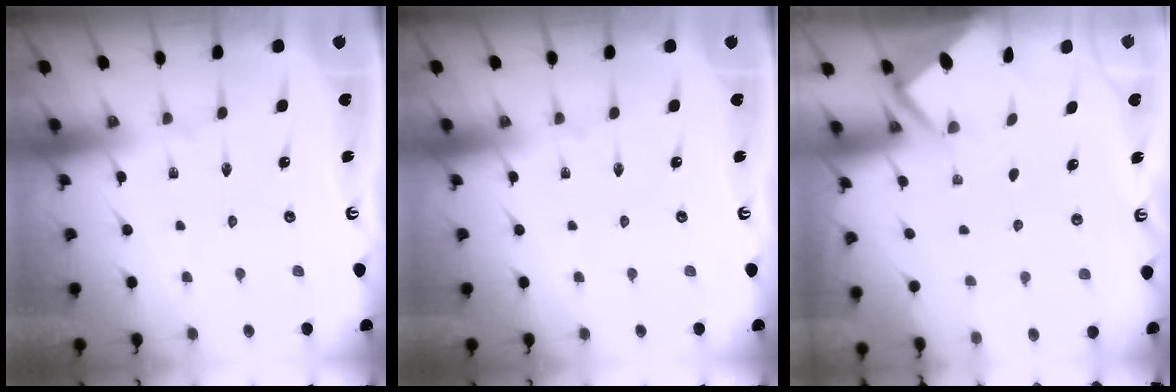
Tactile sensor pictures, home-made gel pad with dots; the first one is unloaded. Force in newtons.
{"total": 0.0}
{"total": 2.5, "press": 2.5, "slide": 0.3}